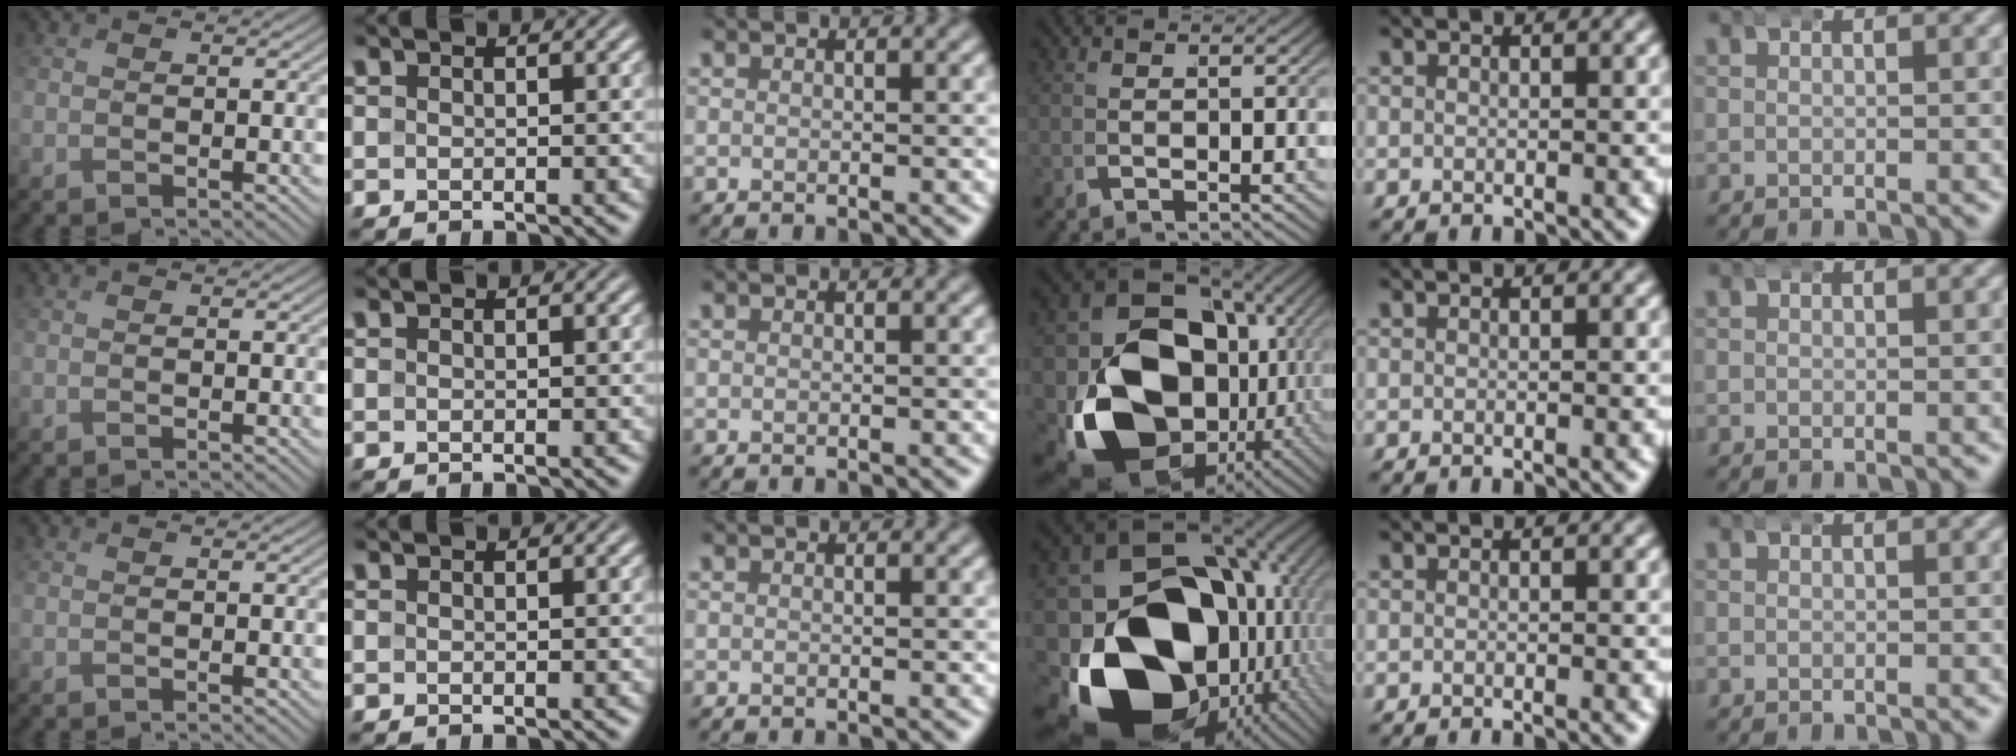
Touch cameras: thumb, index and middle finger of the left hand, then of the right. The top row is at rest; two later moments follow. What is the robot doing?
{"motion": "wrap", "object": "bandana"}